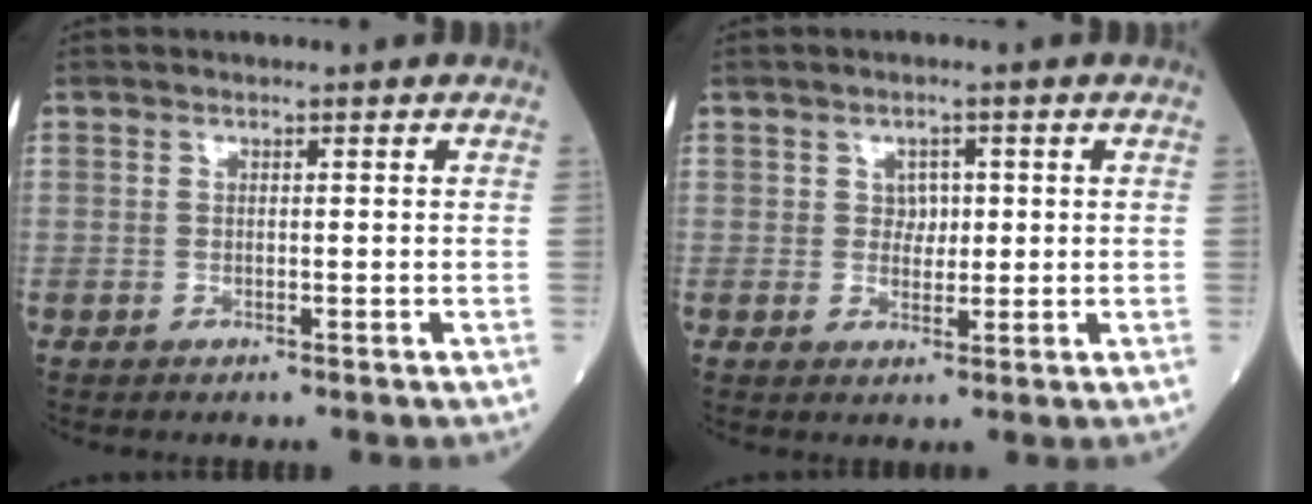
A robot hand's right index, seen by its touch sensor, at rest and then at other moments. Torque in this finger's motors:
{"motor_torque": [-0.10, -0.07, -0.03, -0.01]}